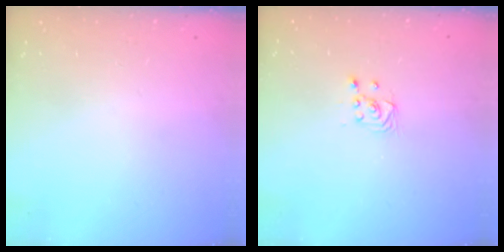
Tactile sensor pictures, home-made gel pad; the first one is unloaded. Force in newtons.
{"total": 2.5, "press": 2.2, "slide": 1.1}